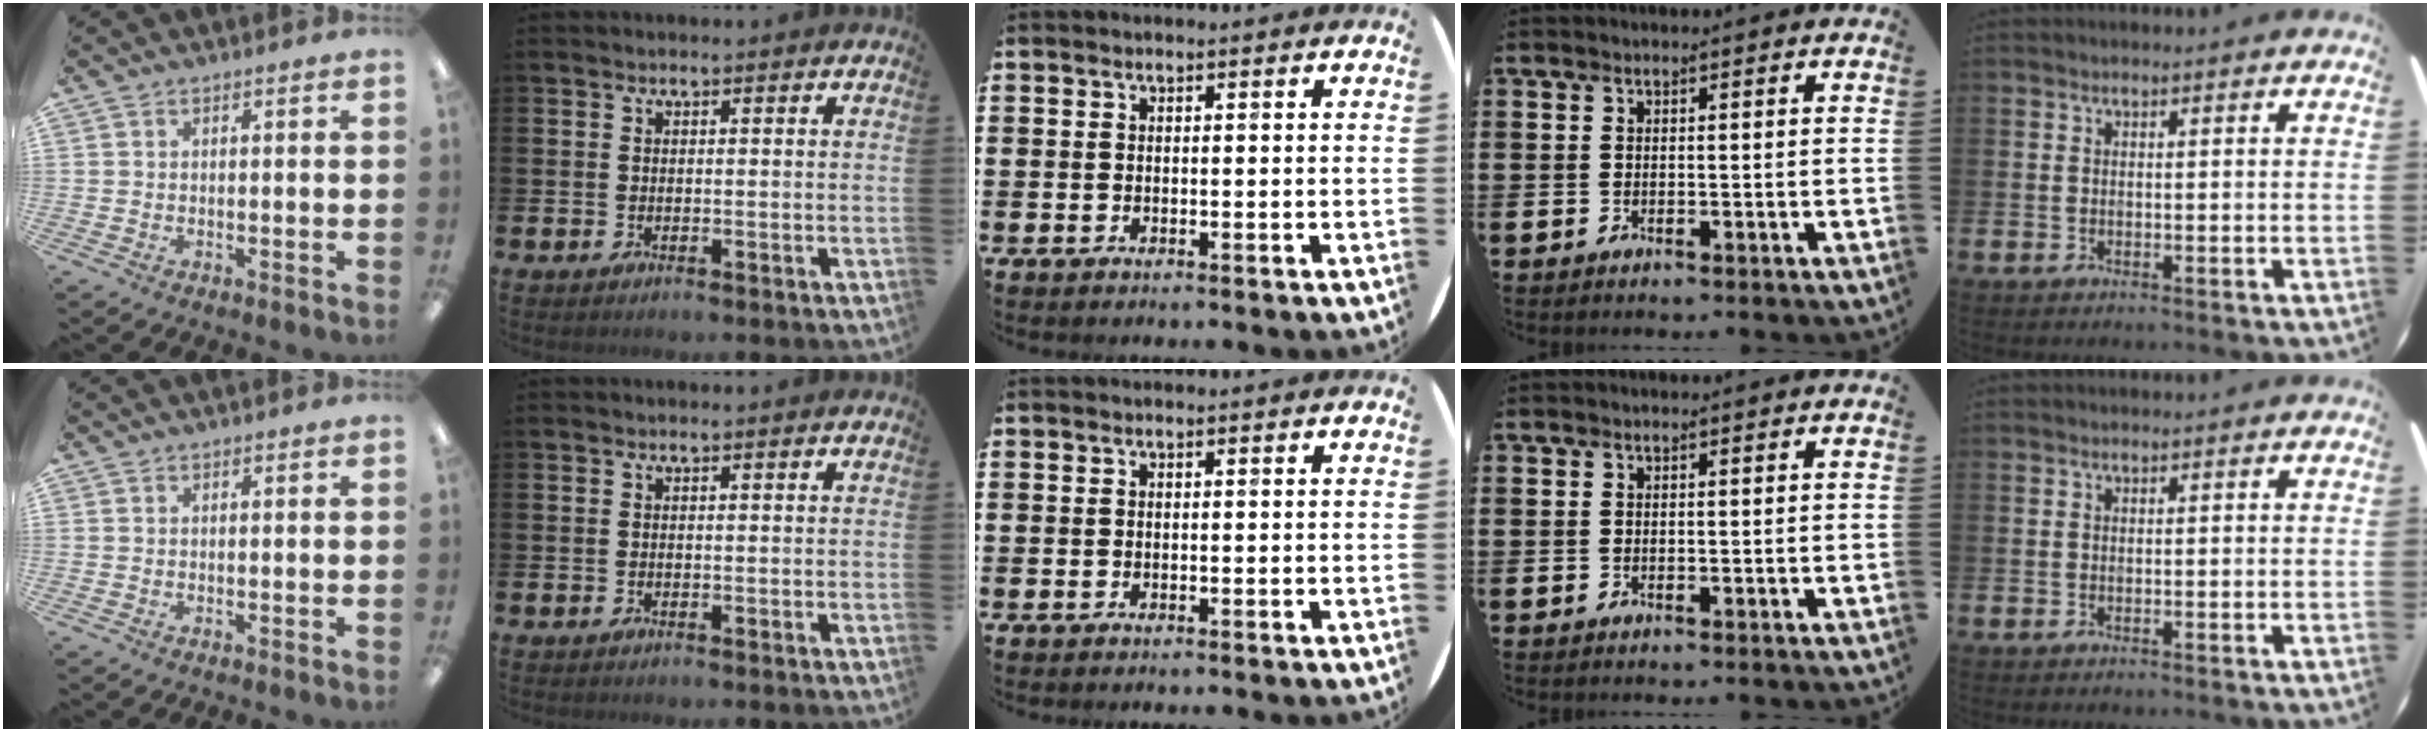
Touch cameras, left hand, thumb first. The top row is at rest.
{}